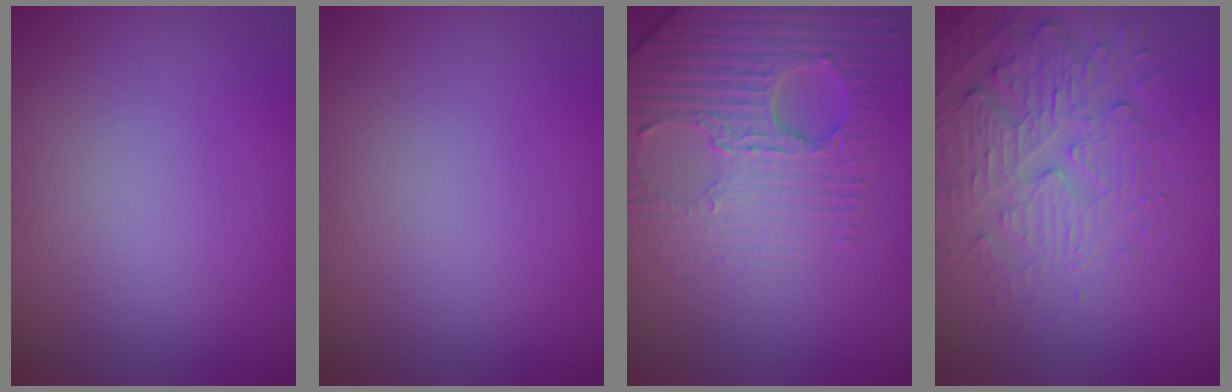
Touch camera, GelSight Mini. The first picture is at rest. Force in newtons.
{"total": 0.0}
{"total": 6.2, "press": 5.2, "slide": 3.3}
{"total": 4.0, "press": 3.5, "slide": 2.0}